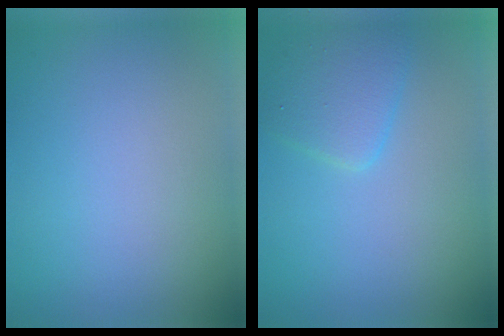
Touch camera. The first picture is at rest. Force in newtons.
{"total": 2.7, "press": 2.7, "slide": 0.1}